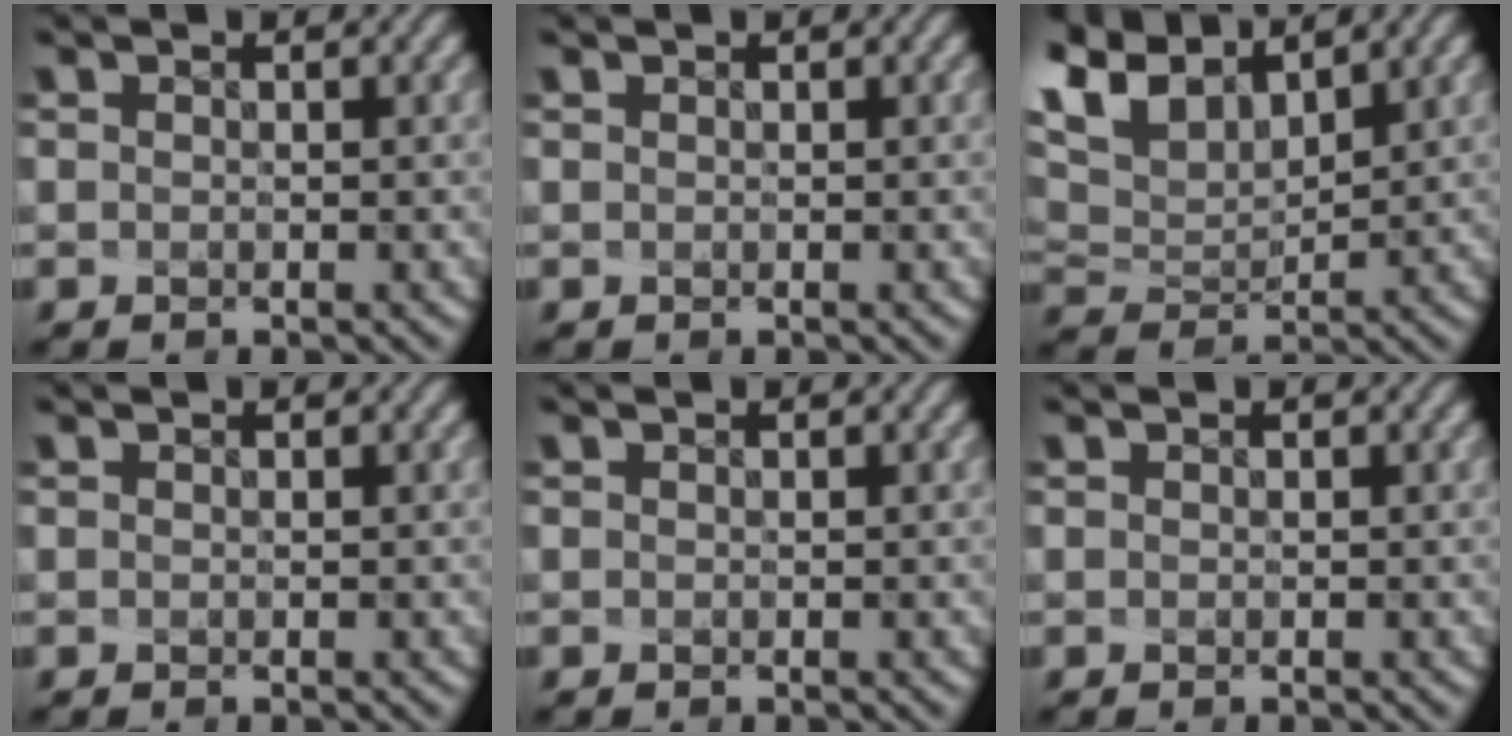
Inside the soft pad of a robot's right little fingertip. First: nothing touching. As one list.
[{"total": 0.0}, {"total": 4.6, "force": [3.3, 2.2, 2.4], "torque": [-0.070, -0.001, 0.075]}, {"total": 0.0}, {"total": 0.0}, {"total": 0.0}]